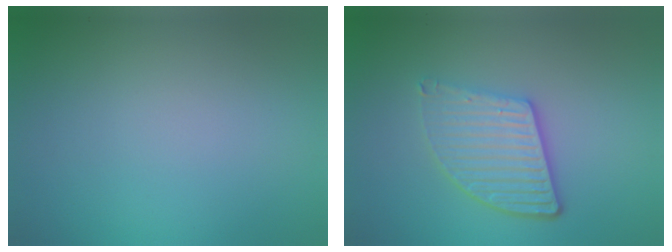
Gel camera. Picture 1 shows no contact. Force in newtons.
{"total": 4.7, "press": 3.6, "slide": 3.1}